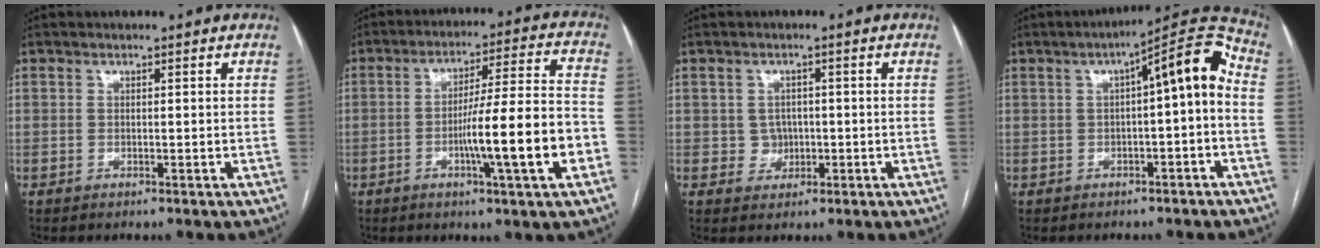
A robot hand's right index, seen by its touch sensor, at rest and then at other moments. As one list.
[{"total": 14.3, "force": [-4.3, -0.1, 13.7], "torque": [-0.220, 0.003, -0.068]}, {"total": 2.7, "force": [-0.2, 2.6, 0.7], "torque": [-0.003, 0.005, 0.001]}, {"total": 9.7, "force": [0.2, 1.8, 9.5], "torque": [-0.134, 0.040, 0.001]}]